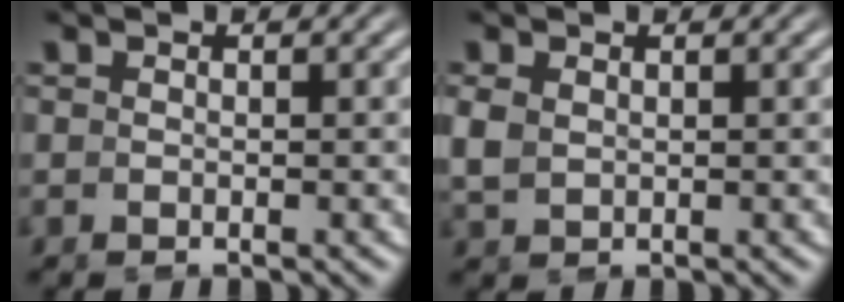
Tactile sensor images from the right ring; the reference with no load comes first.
{"total": 1.4, "force": [0.4, 1.1, 0.9], "torque": [-0.025, -0.006, 0.018]}